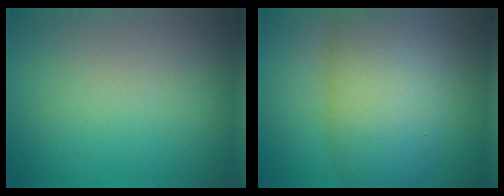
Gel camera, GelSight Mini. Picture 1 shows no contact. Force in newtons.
{"total": 11.1, "press": 11.1, "slide": 0.3}